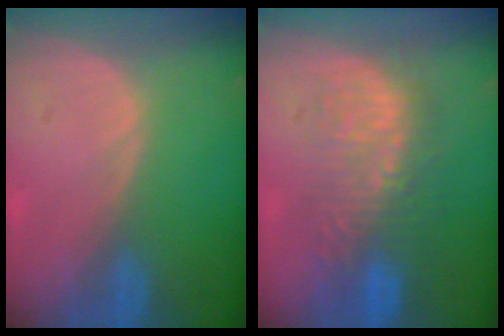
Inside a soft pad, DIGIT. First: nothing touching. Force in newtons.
{"total": 9.5, "press": 8.8, "slide": 3.5}